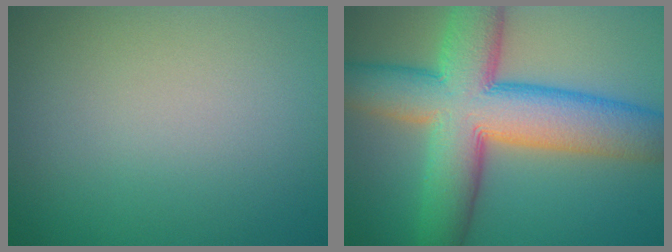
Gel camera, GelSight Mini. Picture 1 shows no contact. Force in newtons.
{"total": 12.7, "press": 12.6, "slide": 0.5}